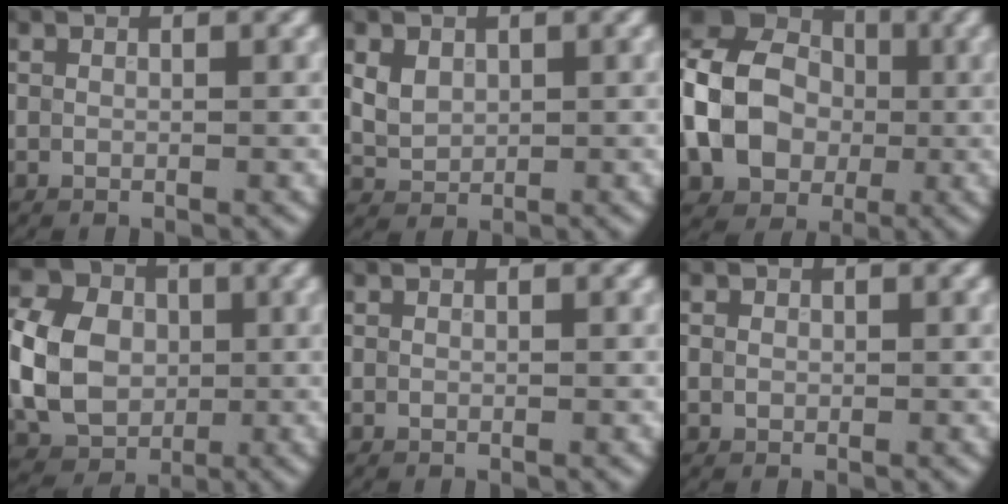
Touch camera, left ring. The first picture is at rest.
{"total": 2.4, "force": [0.7, 1.9, 1.3], "torque": [-0.027, -0.002, 0.017]}
{"total": 10.5, "force": [-1.3, 8.2, 6.5], "torque": [-0.135, 0.004, -0.038]}
{"total": 8.7, "force": [-0.3, 7.1, 5.1], "torque": [-0.116, 0.010, -0.014]}
{"total": 0.0}
{"total": 0.9, "force": [0.0, 0.8, 0.3], "torque": [-0.005, -0.001, -0.001]}